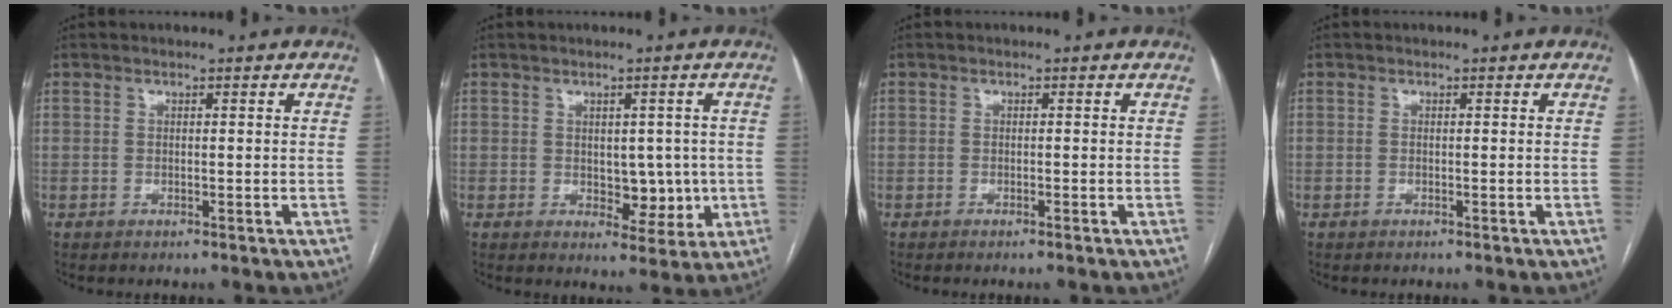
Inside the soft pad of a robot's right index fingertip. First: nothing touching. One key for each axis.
{"total": 5.5, "fx": -0.2, "fy": 3.5, "fz": 4.3, "tx": -0.046, "ty": 0.003, "tz": 0.008}
{"total": 0.7, "fx": -0.5, "fy": -0.2, "fz": 0.4, "tx": -0.011, "ty": 0.001, "tz": -0.009}
{"total": 0.0}